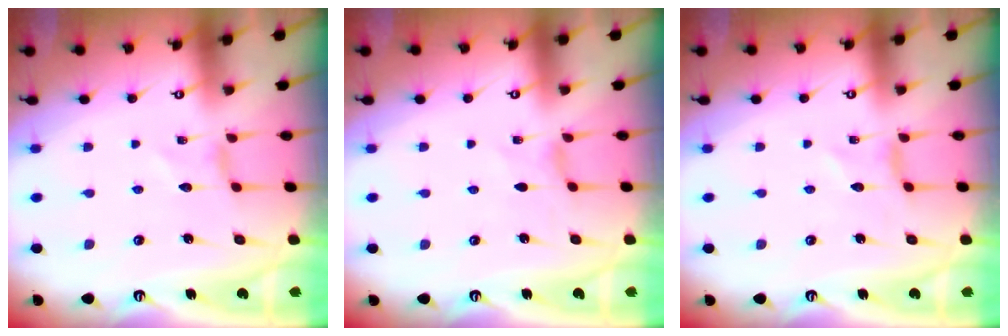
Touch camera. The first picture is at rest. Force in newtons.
{"total": 0.0}
{"total": 0.0}